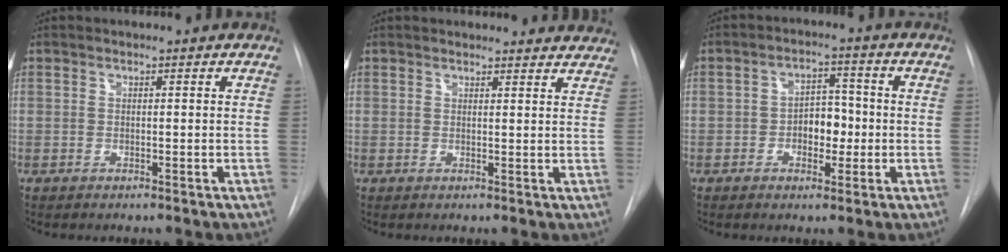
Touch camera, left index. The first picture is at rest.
{"total": 9.7, "force": [9.4, 2.2, 1.3], "torque": [0.015, -0.006, 0.080]}
{"total": 5.2, "force": [-1.8, 3.1, 3.7], "torque": [-0.053, 0.010, -0.026]}